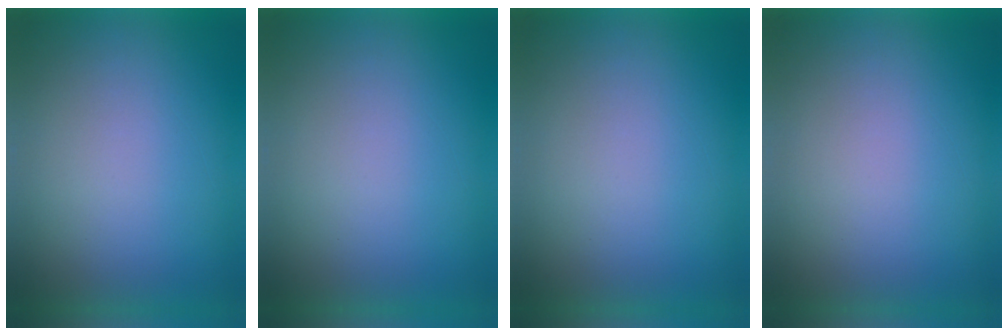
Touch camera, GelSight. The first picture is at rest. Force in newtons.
{"total": 0.0}
{"total": 0.0}
{"total": 1.3}